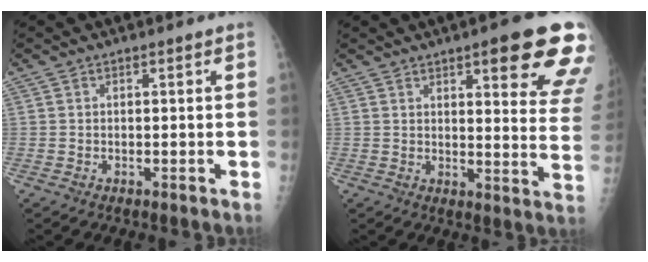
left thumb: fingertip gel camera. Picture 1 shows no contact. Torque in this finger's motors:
{"motor_torque": [2.90, 2.11, 1.35, -0.60, 0.06]}